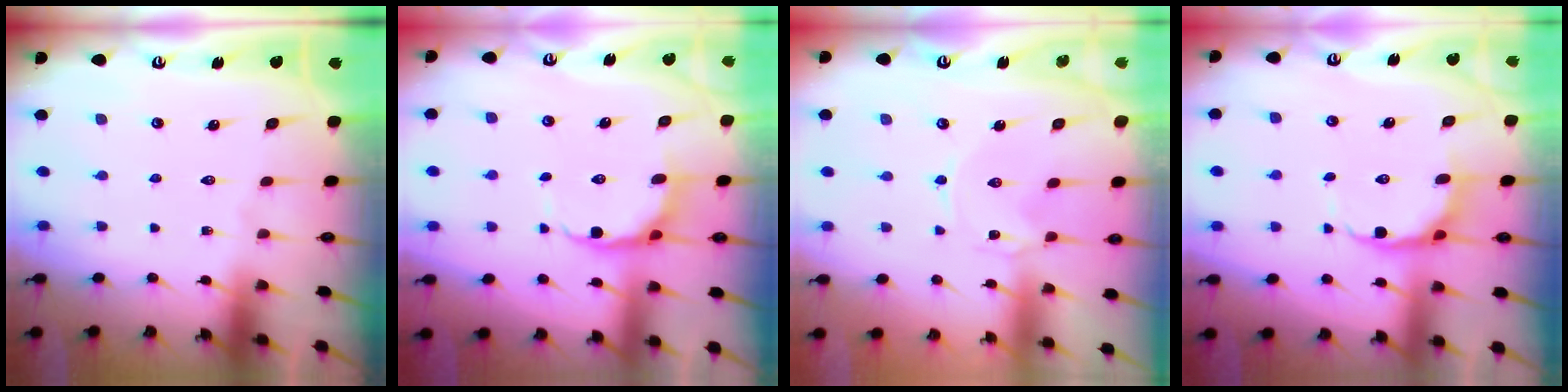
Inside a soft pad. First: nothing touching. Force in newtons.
{"total": 7.6, "press": 7.0, "slide": 3.1}
{"total": 0.0}
{"total": 7.6, "press": 7.0, "slide": 3.1}